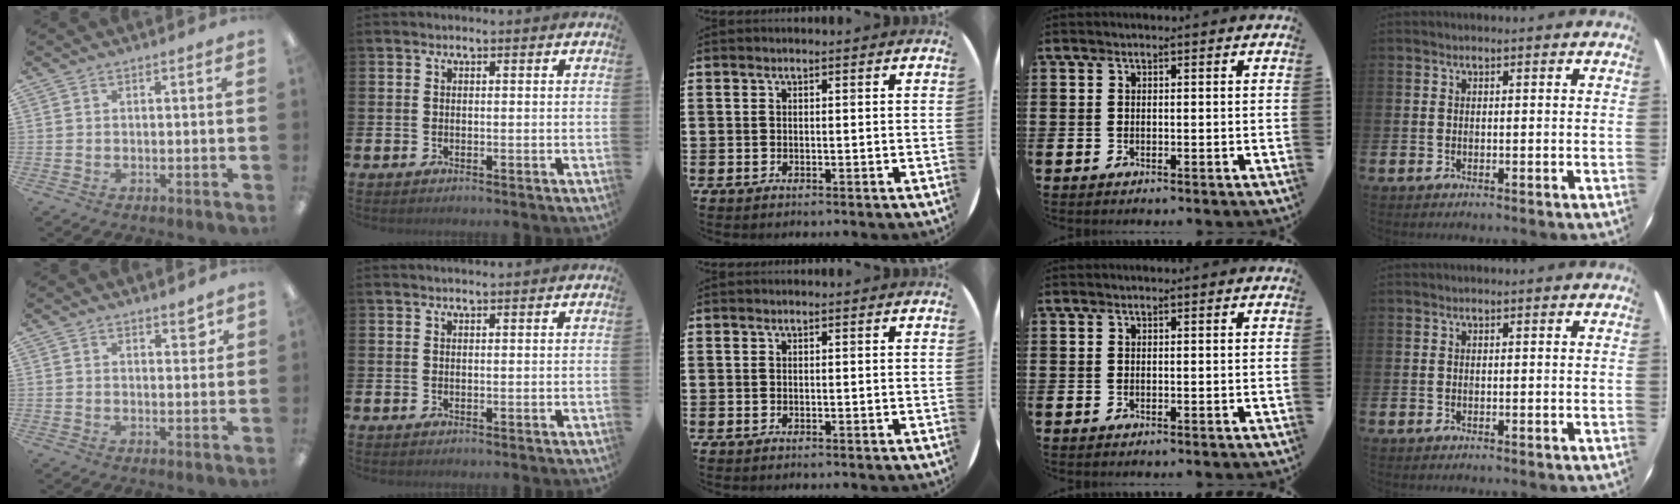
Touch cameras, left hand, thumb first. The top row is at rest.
{"thumb": {"total": 3.1, "force": [2.4, 1.2, 1.5], "torque": [-0.008, -0.013, 0.038]}, "index": {"total": 0.7, "force": [0.7, -0.1, 0.0], "torque": [0.000, 0.000, 0.012]}}